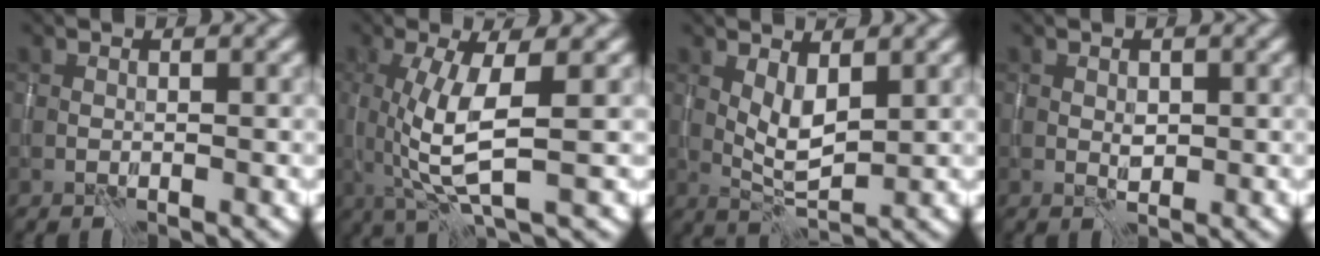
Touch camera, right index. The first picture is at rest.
{"total": 5.6, "force": [0.2, 1.4, 5.4], "torque": [-0.112, -0.004, 0.007]}
{"total": 3.1, "force": [1.0, 1.1, 2.7], "torque": [-0.055, -0.005, 0.022]}
{"total": 0.9, "force": [0.2, 0.6, 0.6], "torque": [-0.012, -0.002, 0.007]}